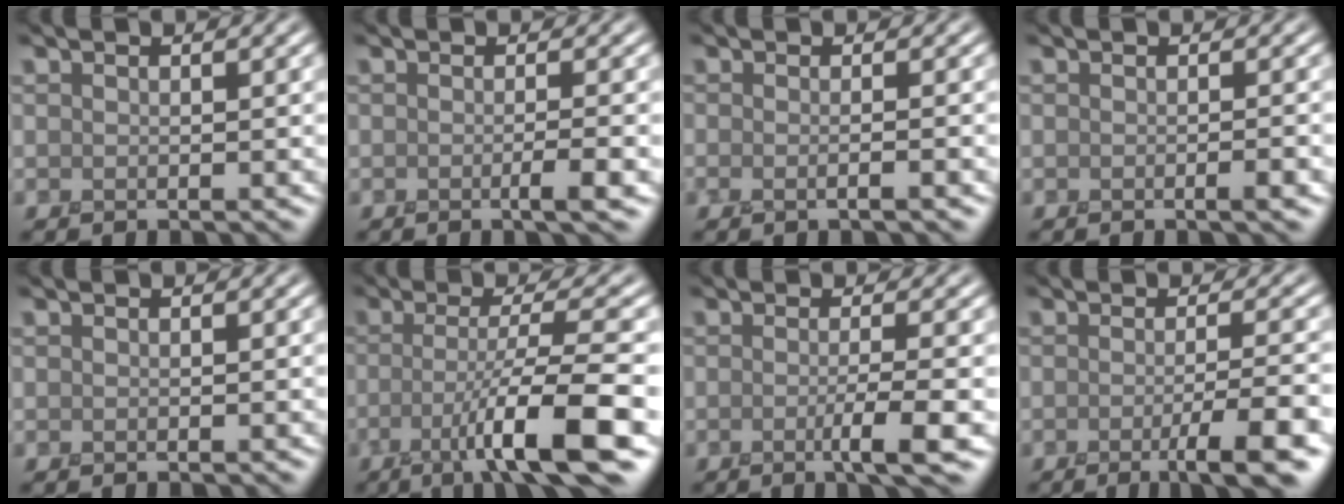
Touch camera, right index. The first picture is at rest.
{"total": 1.9, "force": [-0.6, 0.2, 1.7], "torque": [-0.024, -0.004, -0.012]}
{"total": 1.7, "force": [-0.3, 0.5, 1.6], "torque": [-0.011, -0.007, -0.016]}
{"total": 1.2, "force": [-0.5, 0.1, 1.1], "torque": [-0.016, -0.005, -0.009]}
{"total": 0.0}
{"total": 8.3, "force": [-2.8, 1.0, 7.8], "torque": [-0.119, 0.000, -0.056]}
{"total": 3.2, "force": [-0.8, 0.4, 3.1], "torque": [-0.045, -0.005, -0.018]}
{"total": 5.1, "force": [-2.1, 0.8, 4.6], "torque": [-0.063, -0.005, -0.036]}